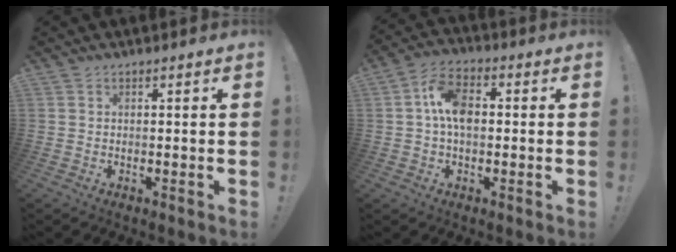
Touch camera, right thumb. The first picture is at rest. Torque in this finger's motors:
{"motor_torque": [1.52, 1.55, 0.71, -0.91, 0.38]}